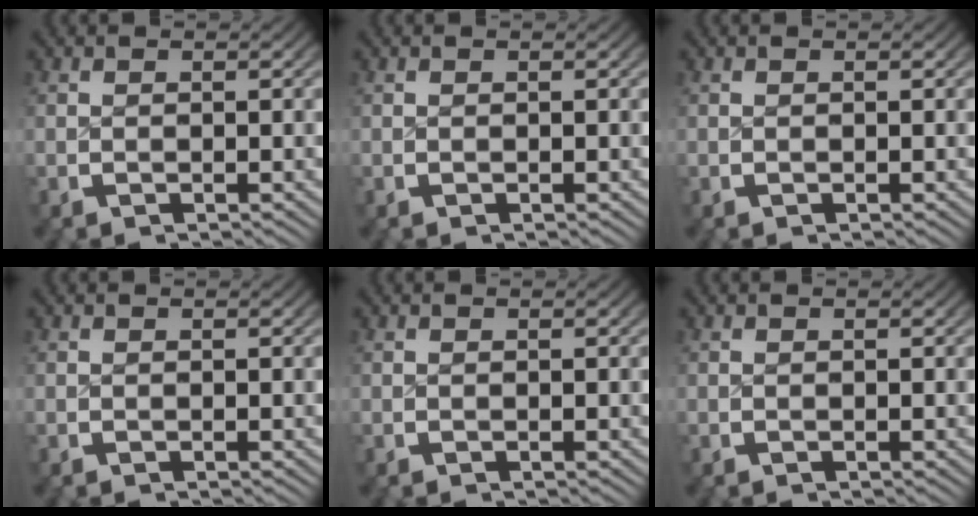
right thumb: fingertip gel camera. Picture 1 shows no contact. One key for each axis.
{"total": 0.0}
{"total": 0.0}
{"total": 0.0}
{"total": 0.0}
{"total": 0.0}